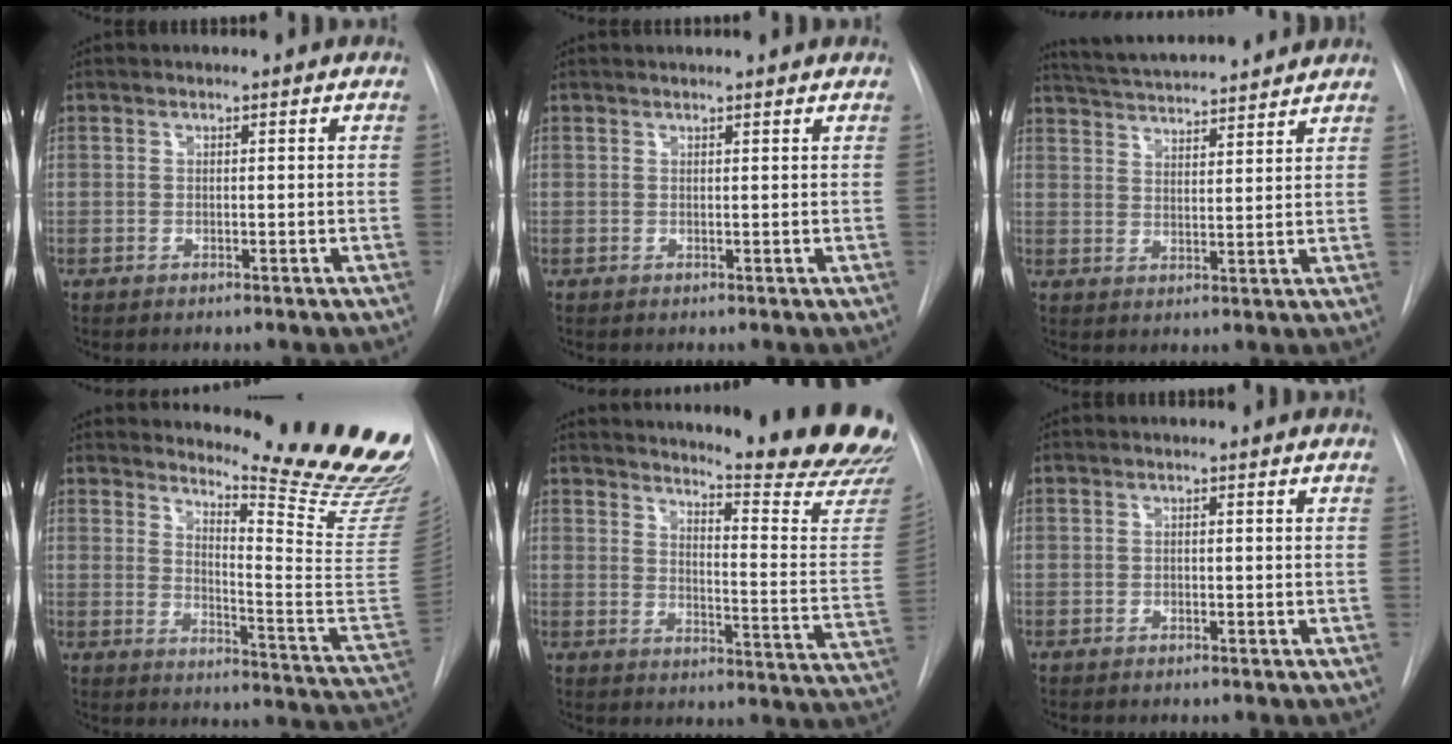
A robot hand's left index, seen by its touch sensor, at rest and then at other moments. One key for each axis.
{"total": 4.5, "fx": 4.3, "fy": 0.3, "fz": 1.3, "tx": -0.016, "ty": 0.027, "tz": 0.045}
{"total": 14.9, "fx": 13.8, "fy": 1.5, "fz": 5.3, "tx": -0.094, "ty": 0.026, "tz": 0.207}
{"total": 21.1, "fx": 19.3, "fy": 0.2, "fz": 8.5, "tx": -0.120, "ty": -0.157, "tz": 0.233}
{"total": 23.7, "fx": 22.1, "fy": 0.5, "fz": 8.6, "tx": -0.126, "ty": -0.141, "tz": 0.259}
{"total": 0.0}